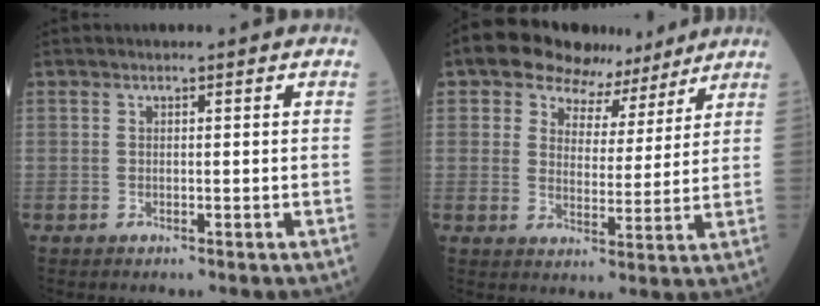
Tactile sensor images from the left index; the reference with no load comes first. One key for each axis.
{"total": 9.1, "fx": 7.0, "fy": 5.3, "fz": 2.4, "tx": -0.035, "ty": 0.020, "tz": 0.101}